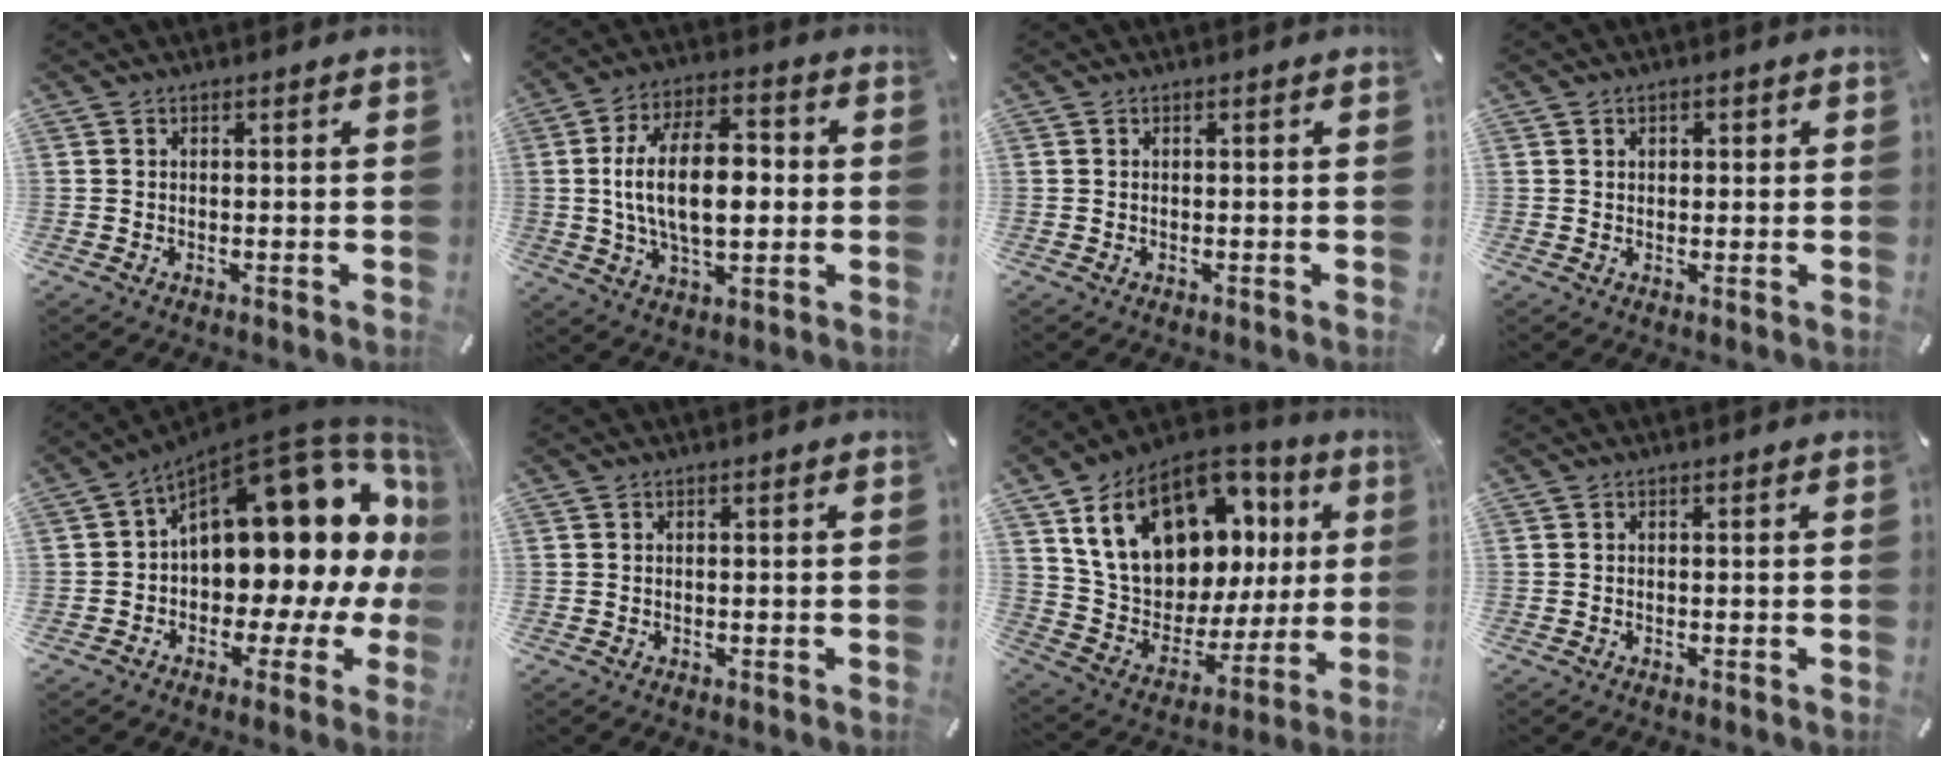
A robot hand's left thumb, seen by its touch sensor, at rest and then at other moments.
{"total": 17.2, "force": [0.3, 9.7, 14.3], "torque": [-0.267, 0.006, 0.002]}
{"total": 0.0}
{"total": 1.5, "force": [0.4, 1.2, 0.7], "torque": [-0.006, 0.003, 0.004]}
{"total": 21.5, "force": [7.0, 12.1, 16.3], "torque": [-0.219, -0.075, 0.130]}
{"total": 0.0}
{"total": 22.3, "force": [10.5, 14.4, 13.4], "torque": [-0.226, -0.060, 0.201]}
{"total": 0.0}